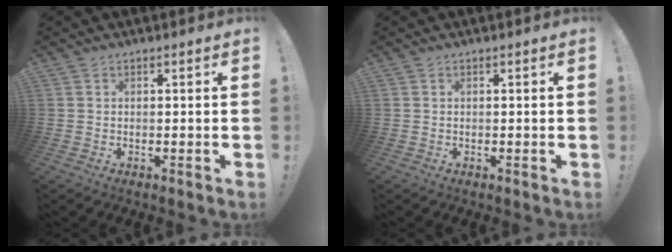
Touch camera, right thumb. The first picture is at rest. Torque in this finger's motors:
{"motor_torque": [0.00, 0.00, 0.00, 0.00, 0.00]}